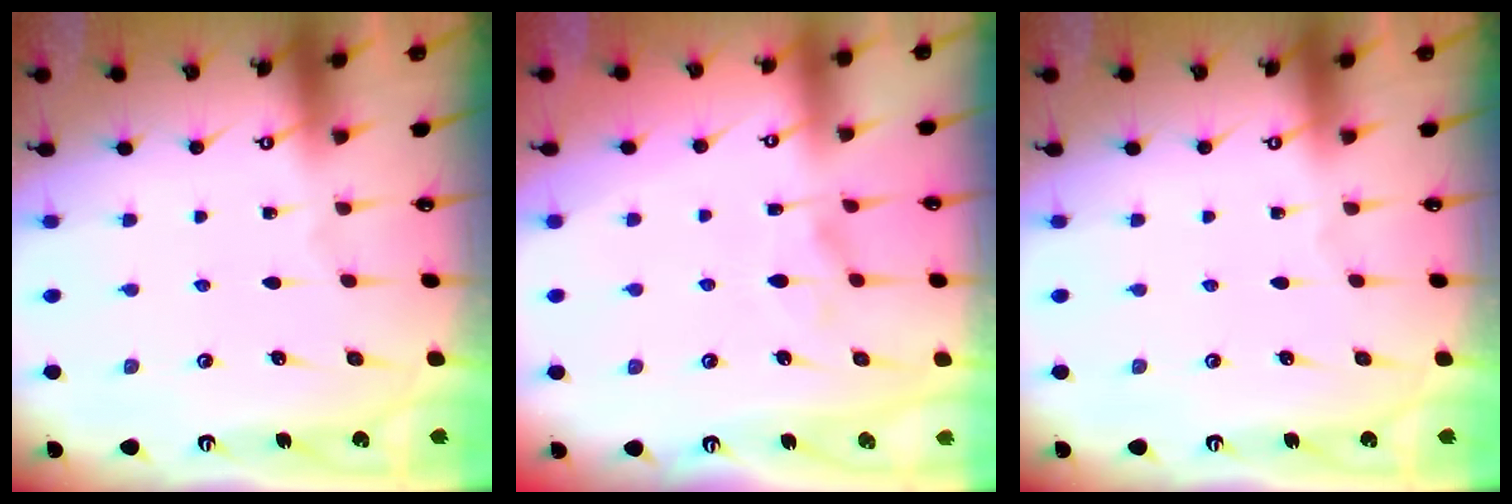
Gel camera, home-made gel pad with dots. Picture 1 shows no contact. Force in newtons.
{"total": 1.3, "press": 1.2, "slide": 0.6}
{"total": 0.0}